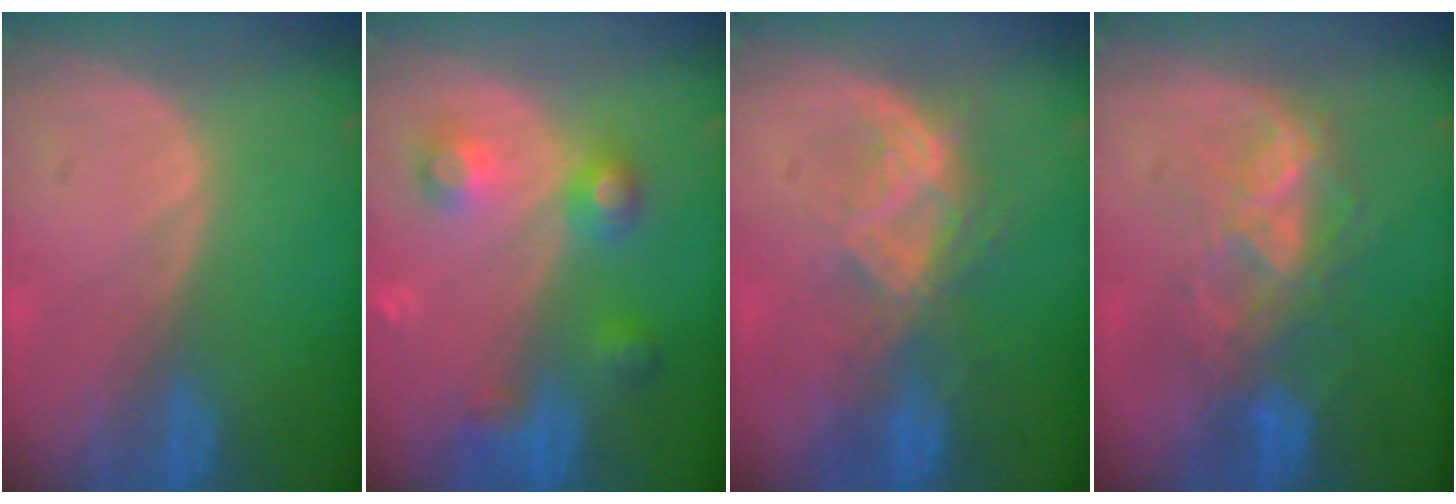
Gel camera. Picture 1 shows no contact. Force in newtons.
{"total": 6.0, "press": 6.0, "slide": 0.3}
{"total": 6.9, "press": 6.5, "slide": 2.2}
{"total": 6.9, "press": 6.7, "slide": 1.6}